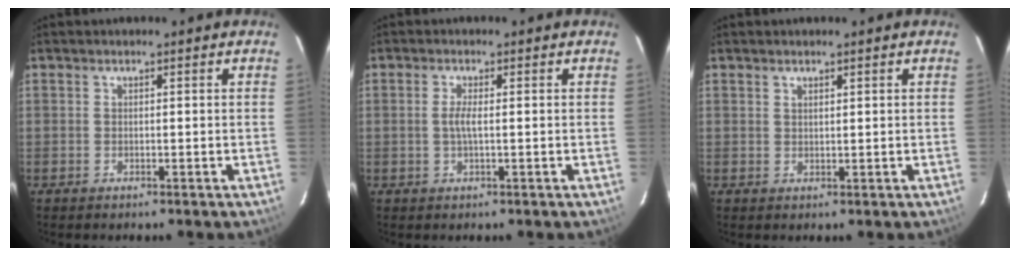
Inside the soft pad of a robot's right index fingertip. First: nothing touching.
{"total": 2.0, "force": [0.0, 0.2, 2.0], "torque": [-0.043, -0.001, -0.003]}
{"total": 0.9, "force": [0.8, 0.4, 0.4], "torque": [-0.006, 0.001, 0.015]}